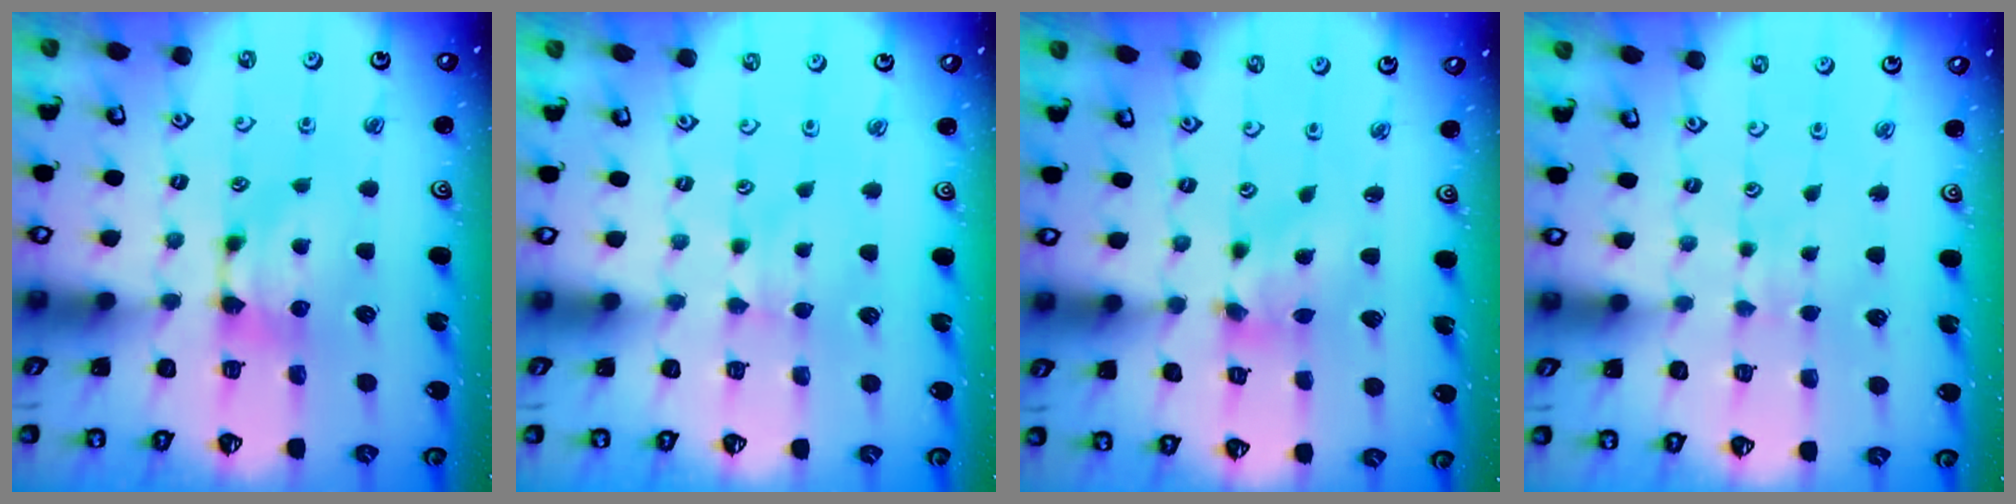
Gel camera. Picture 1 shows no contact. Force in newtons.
{"total": 1.6, "press": 1.5, "slide": 0.5}
{"total": 1.8, "press": 1.3, "slide": 1.2}
{"total": 3.7, "press": 3.7, "slide": 0.1}